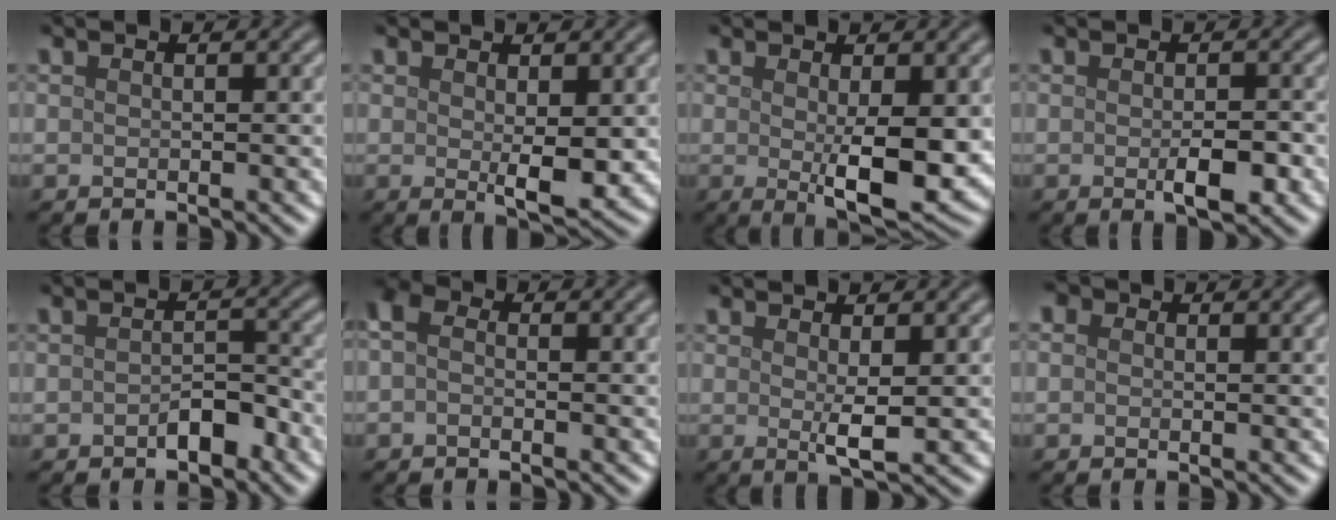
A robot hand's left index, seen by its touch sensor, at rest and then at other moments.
{"total": 2.9, "force": [0.4, 0.9, 2.7], "torque": [-0.042, -0.009, 0.011]}
{"total": 5.6, "force": [-0.2, 1.4, 5.4], "torque": [-0.086, -0.016, 0.003]}
{"total": 2.7, "force": [-0.9, 0.9, 2.4], "torque": [-0.037, -0.004, -0.010]}
{"total": 2.4, "force": [-1.4, 1.2, 1.5], "torque": [-0.023, 0.006, -0.024]}
{"total": 2.6, "force": [-0.1, 1.7, 2.0], "torque": [-0.037, 0.008, -0.017]}
{"total": 2.1, "force": [0.3, 0.3, 2.1], "torque": [-0.039, -0.009, 0.007]}
{"total": 2.1, "force": [0.8, 1.5, 1.3], "torque": [-0.009, 0.007, -0.014]}